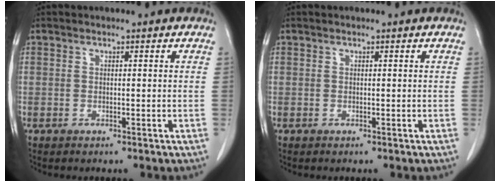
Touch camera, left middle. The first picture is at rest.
{"total": 0.0}